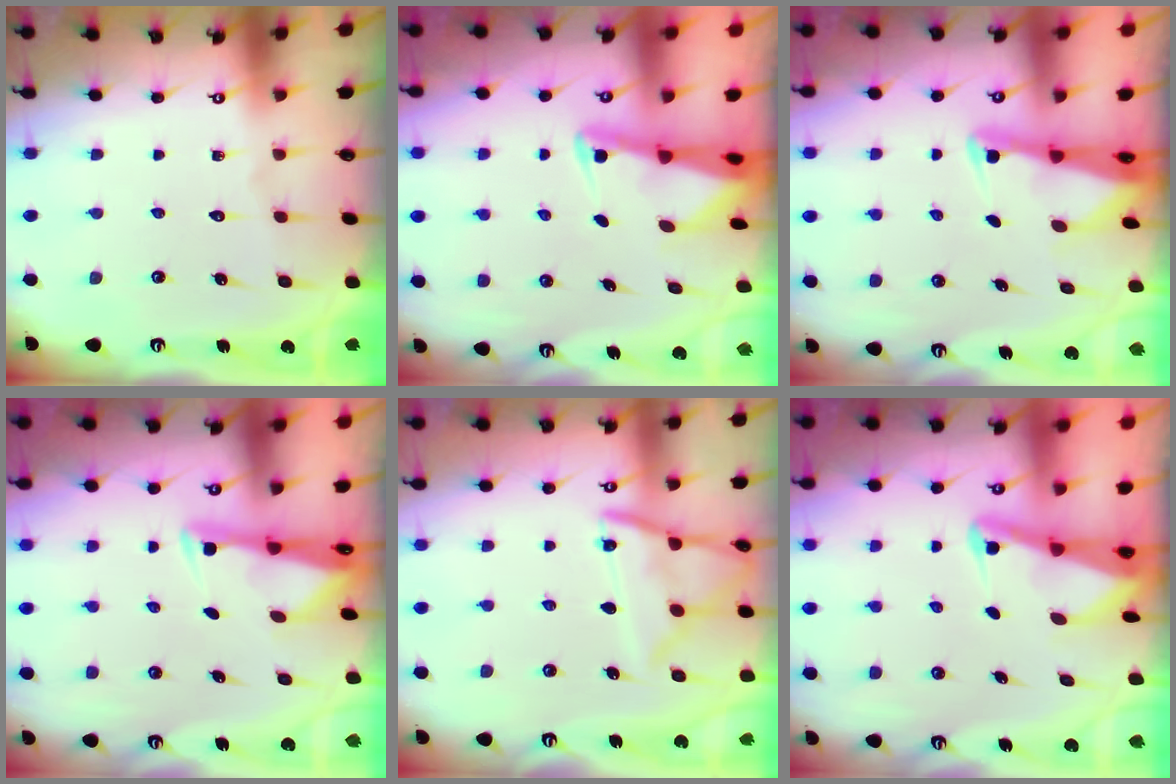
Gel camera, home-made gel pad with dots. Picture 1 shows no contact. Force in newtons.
{"total": 2.3, "press": 2.3, "slide": 0.4}
{"total": 2.4, "press": 2.4, "slide": 0.3}
{"total": 2.6, "press": 2.6, "slide": 0.4}
{"total": 12.6, "press": 12.6, "slide": 1.1}
{"total": 2.5, "press": 2.4, "slide": 0.6}